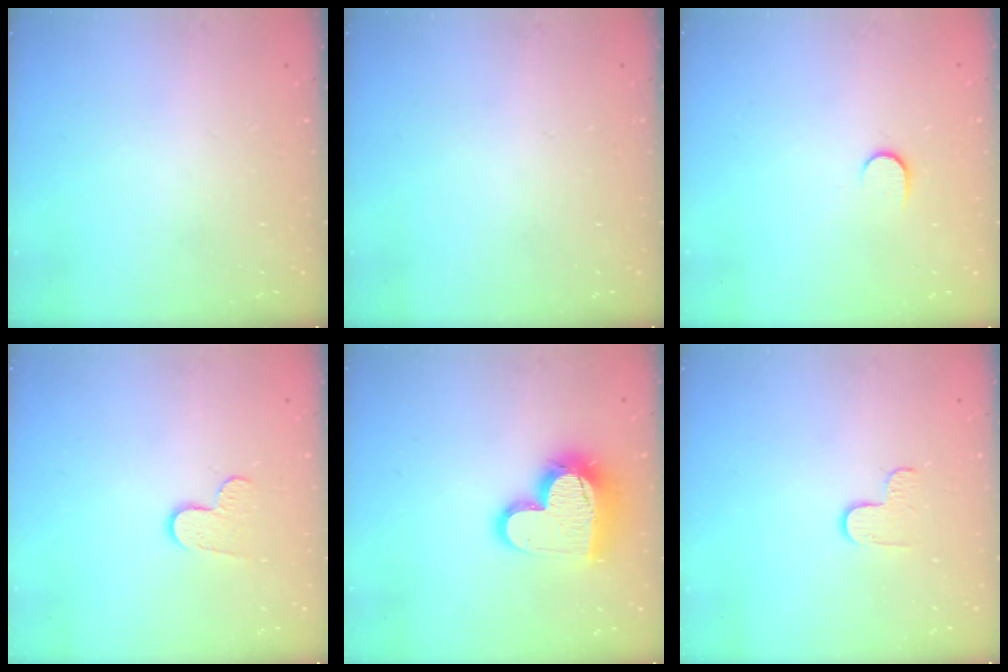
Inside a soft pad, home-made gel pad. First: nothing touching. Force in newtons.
{"total": 0.0}
{"total": 5.2, "press": 5.2, "slide": 0.5}
{"total": 6.5, "press": 6.5, "slide": 0.4}
{"total": 16.6, "press": 16.5, "slide": 1.3}
{"total": 3.8, "press": 3.8, "slide": 0.4}